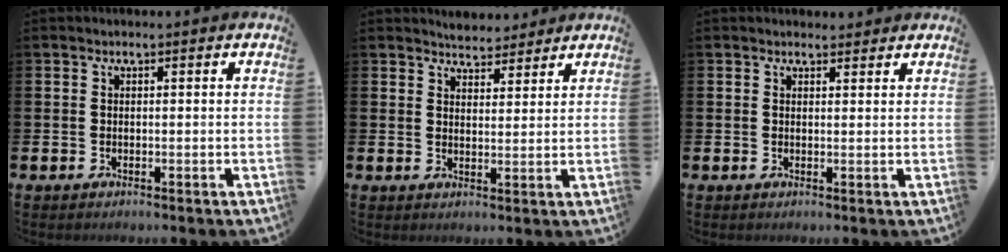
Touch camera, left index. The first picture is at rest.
{"total": 3.7, "force": [3.6, 0.7, -0.5], "torque": [0.001, -0.020, 0.066]}
{"total": 1.6, "force": [1.6, 0.5, -0.1], "torque": [0.017, -0.009, 0.026]}